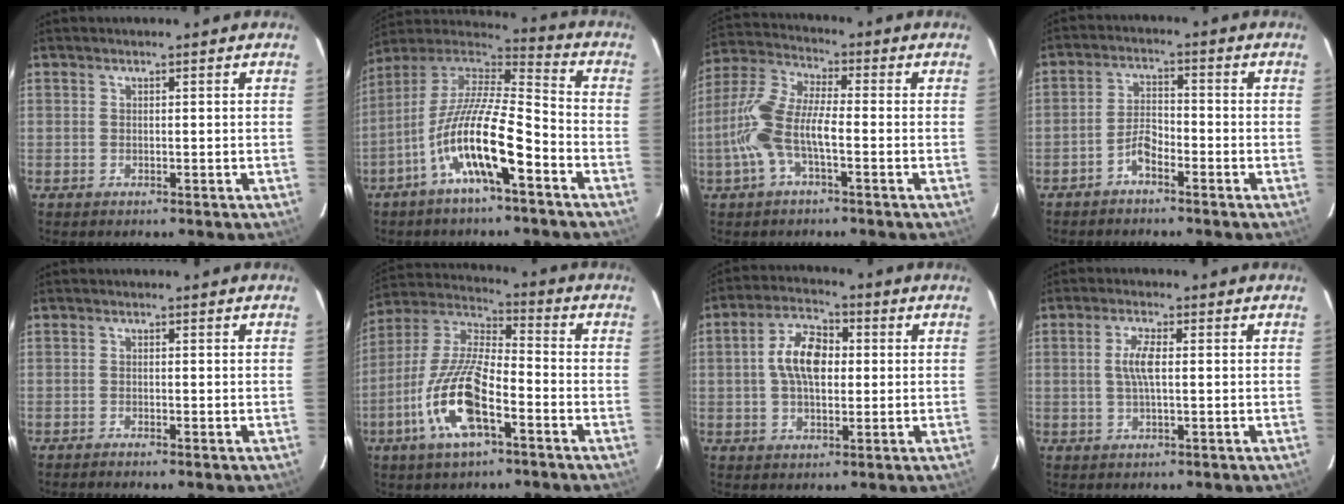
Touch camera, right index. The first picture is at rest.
{"total": 16.6, "force": [-7.9, 3.7, 14.1], "torque": [-0.263, -0.015, -0.154]}
{"total": 10.7, "force": [-2.9, 3.3, 9.8], "torque": [-0.226, 0.009, -0.060]}
{"total": 3.8, "force": [-2.8, 1.4, 2.1], "torque": [-0.049, 0.013, -0.056]}
{"total": 0.7, "force": [-0.6, -0.1, 0.4], "torque": [-0.009, 0.000, -0.013]}
{"total": 15.8, "force": [-6.9, 4.9, 13.3], "torque": [-0.279, -0.010, -0.139]}
{"total": 8.8, "force": [0.7, 5.0, 7.2], "torque": [-0.136, 0.021, 0.011]}
{"total": 4.2, "force": [0.2, 1.0, 4.0], "torque": [-0.079, 0.004, 0.006]}